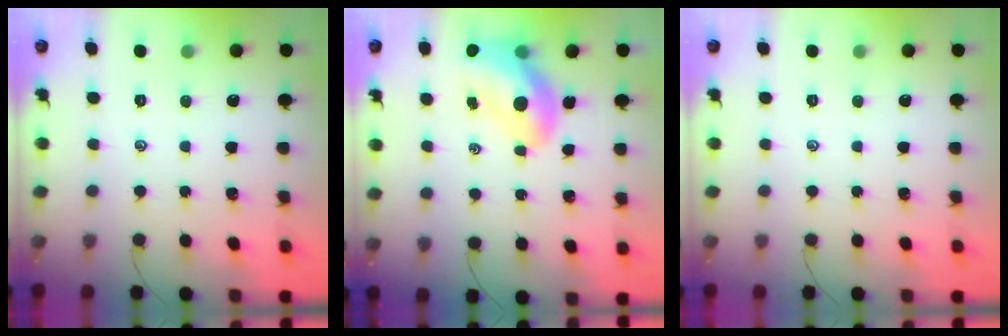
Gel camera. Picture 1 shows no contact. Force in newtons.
{"total": 12.1, "press": 11.6, "slide": 3.3}
{"total": 0.0}